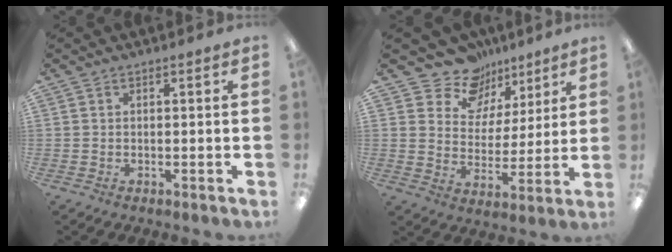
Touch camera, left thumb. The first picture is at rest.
{"total": 8.3, "force": [5.7, 6.0, 1.0], "torque": [-0.025, -0.040, 0.105]}